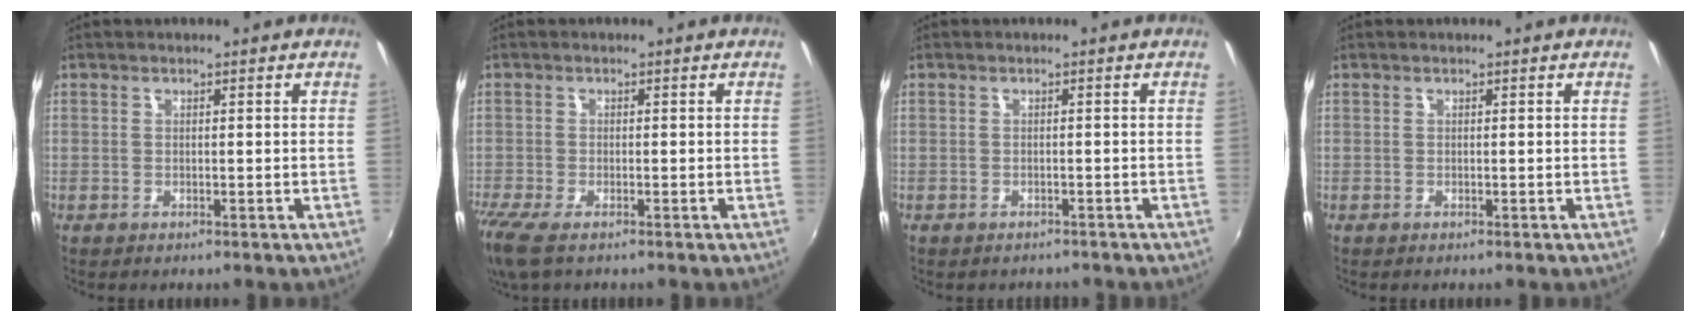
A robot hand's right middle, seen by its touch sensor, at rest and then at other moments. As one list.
[{"total": 6.7, "force": [-4.6, 1.9, 4.5], "torque": [-0.108, -0.034, -0.090]}, {"total": 2.2, "force": [-1.9, 0.9, 0.5], "torque": [-0.014, -0.012, -0.024]}, {"total": 0.0}]